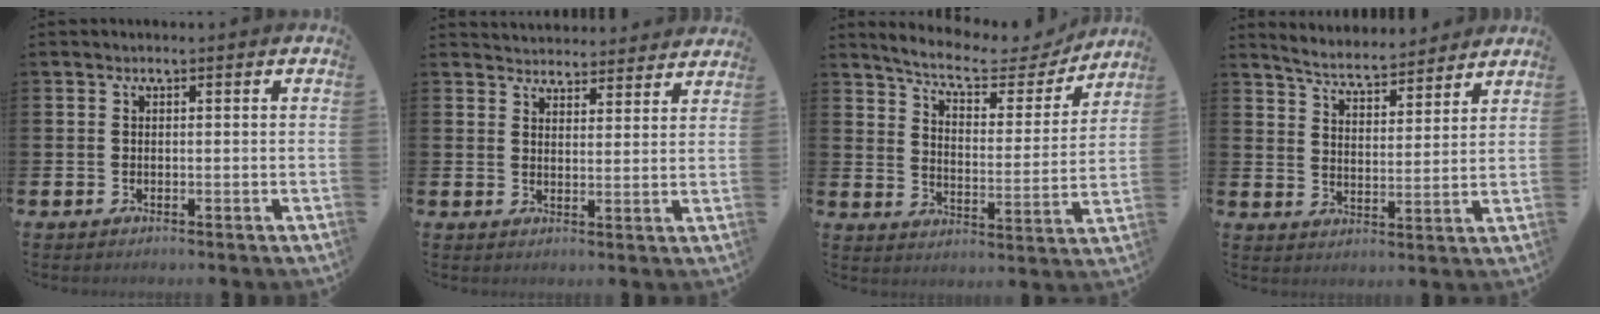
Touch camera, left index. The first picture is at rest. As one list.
[{"total": 4.4, "force": [4.3, 0.8, -0.3], "torque": [-0.003, -0.026, 0.079]}, {"total": 7.7, "force": [7.0, 1.7, 2.8], "torque": [-0.073, -0.050, 0.114]}, {"total": 5.6, "force": [5.5, 0.6, 0.7], "torque": [-0.042, -0.036, 0.095]}]